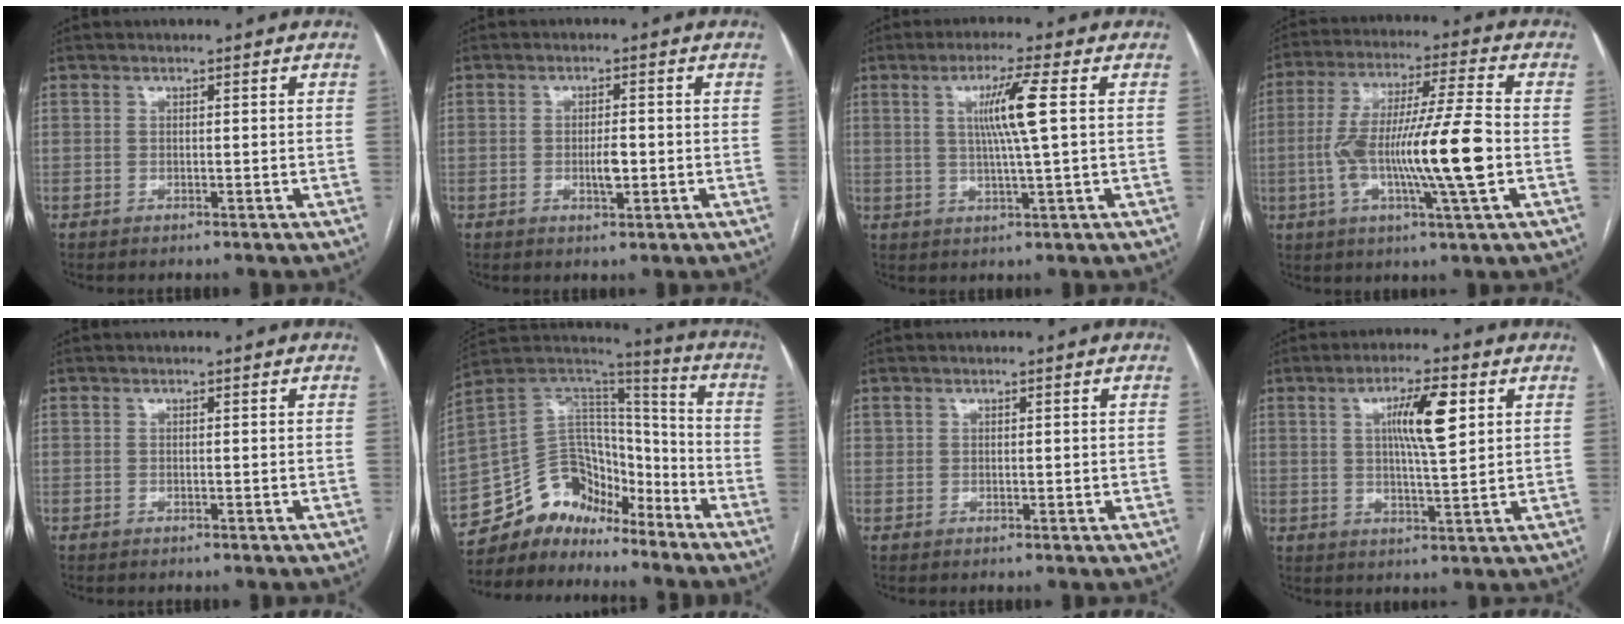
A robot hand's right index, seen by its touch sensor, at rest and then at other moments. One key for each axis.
{"total": 3.0, "fx": -0.5, "fy": 0.8, "fz": 2.8, "tx": -0.051, "ty": -0.001, "tz": -0.006}
{"total": 6.9, "fx": 1.5, "fy": -1.0, "fz": 6.7, "tx": -0.123, "ty": 0.000, "tz": 0.029}
{"total": 15.9, "fx": -2.7, "fy": 0.4, "fz": 15.7, "tx": -0.292, "ty": 0.000, "tz": -0.051}
{"total": 0.0}
{"total": 13.0, "fx": -10.8, "fy": 6.8, "fz": 2.8, "tx": -0.044, "ty": 0.085, "tz": -0.195}
{"total": 0.9, "fx": 0.6, "fy": 0.5, "fz": 0.5, "tx": -0.006, "ty": -0.001, "tz": 0.013}
{"total": 8.2, "fx": 2.6, "fy": 1.1, "fz": 7.7, "tx": -0.133, "ty": 0.006, "tz": 0.044}